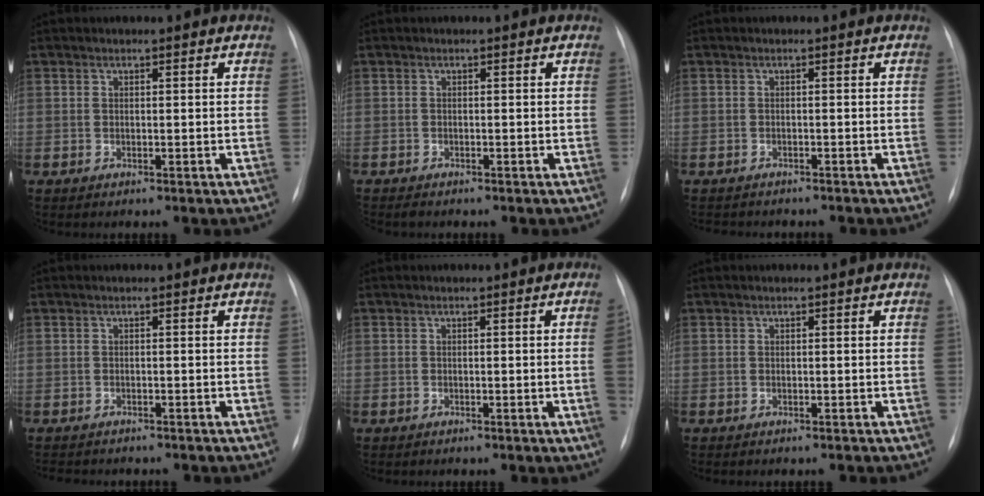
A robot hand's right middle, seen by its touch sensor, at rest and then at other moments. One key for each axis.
{"total": 0.9, "fx": -0.8, "fy": 0.2, "fz": 0.3, "tx": -0.007, "ty": -0.002, "tz": -0.013}
{"total": 5.3, "fx": -4.8, "fy": 1.6, "fz": 1.7, "tx": -0.021, "ty": -0.003, "tz": -0.059}
{"total": 5.2, "fx": -4.6, "fy": 1.7, "fz": 1.9, "tx": -0.027, "ty": -0.004, "tz": -0.056}
{"total": 1.8, "fx": -0.3, "fy": -0.6, "fz": 1.7, "tx": -0.023, "ty": -0.001, "tz": -0.002}
{"total": 0.7, "fx": -0.6, "fy": 0.2, "fz": 0.2, "tx": -0.008, "ty": -0.001, "tz": -0.008}